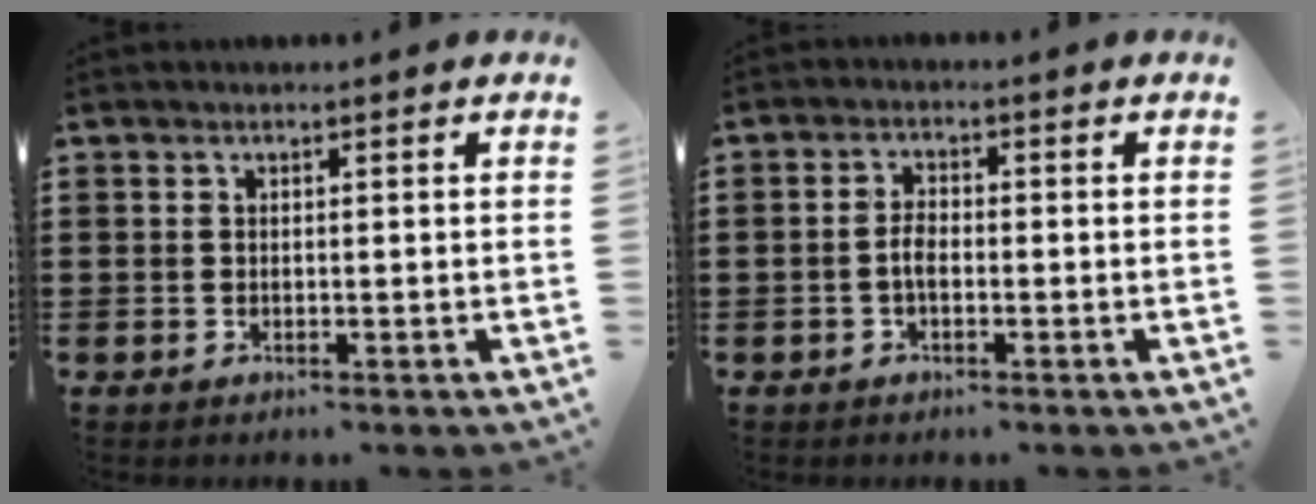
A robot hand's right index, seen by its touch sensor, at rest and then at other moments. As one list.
[{"total": 2.6, "force": [-0.8, 1.2, 2.2], "torque": [-0.056, 0.000, -0.019]}]